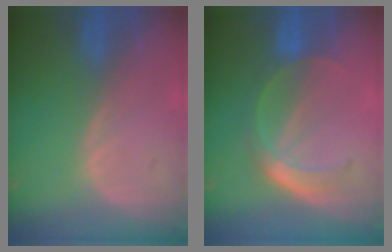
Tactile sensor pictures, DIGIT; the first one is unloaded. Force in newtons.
{"total": 6.0, "press": 5.2, "slide": 3.1}